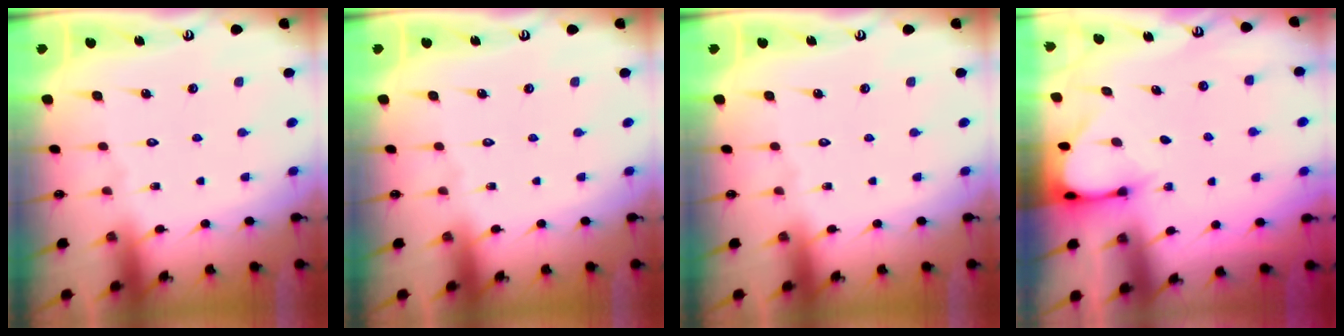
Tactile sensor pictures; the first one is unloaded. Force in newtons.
{"total": 0.0}
{"total": 0.0}
{"total": 3.1, "press": 3.1, "slide": 0.2}